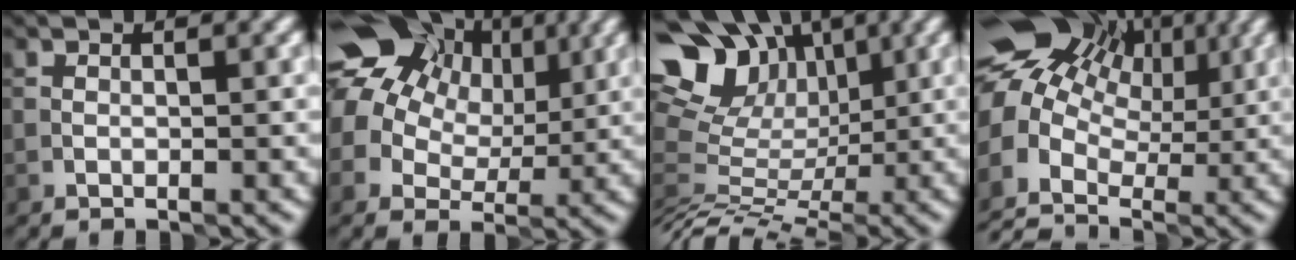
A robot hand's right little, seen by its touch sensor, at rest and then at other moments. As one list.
[{"total": 15.2, "force": [6.5, 11.2, 7.9], "torque": [-0.168, 0.048, 0.106]}, {"total": 12.2, "force": [3.8, 9.7, 6.3], "torque": [-0.141, 0.028, 0.064]}, {"total": 12.6, "force": [1.0, 9.7, 8.0], "torque": [-0.165, 0.008, 0.025]}]